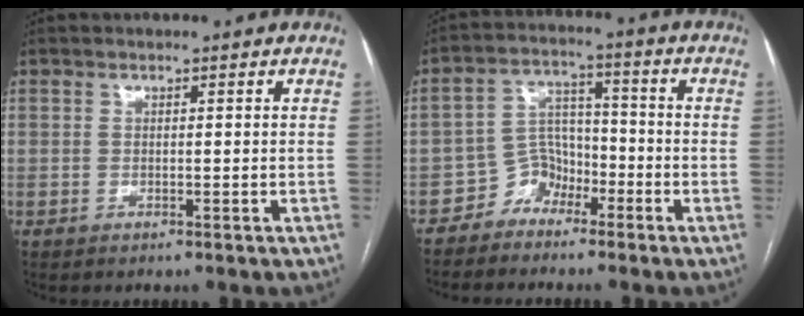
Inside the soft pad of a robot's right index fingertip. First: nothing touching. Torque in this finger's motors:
{"motor_torque": [0.14, -0.06, -0.09, -0.01]}